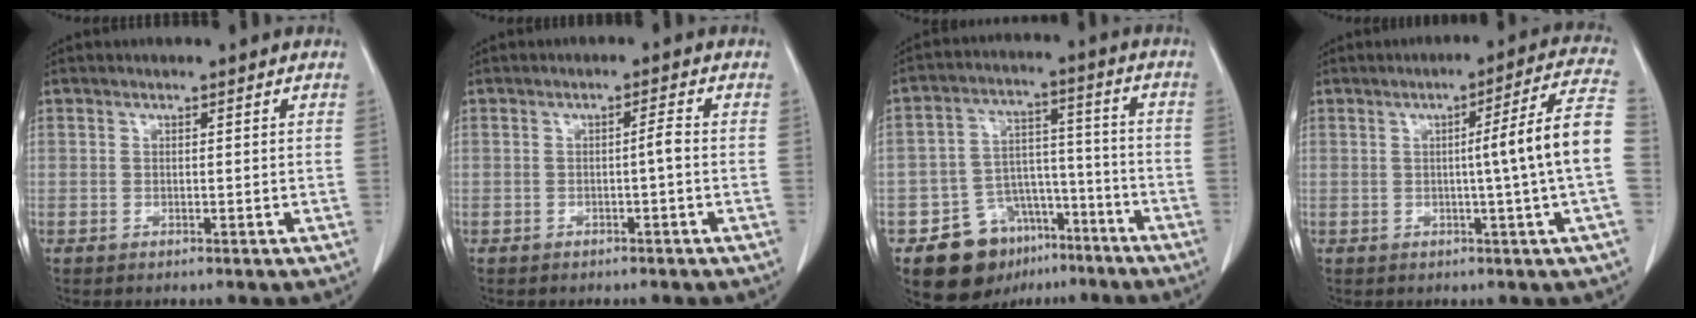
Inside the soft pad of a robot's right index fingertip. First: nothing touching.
{"total": 1.5, "force": [-0.3, -0.1, 1.4], "torque": [-0.021, 0.002, -0.005]}
{"total": 12.4, "force": [-7.8, 8.2, 5.2], "torque": [-0.074, 0.041, -0.115]}
{"total": 11.0, "force": [-0.7, -2.1, 10.8], "torque": [-0.141, 0.008, -0.012]}